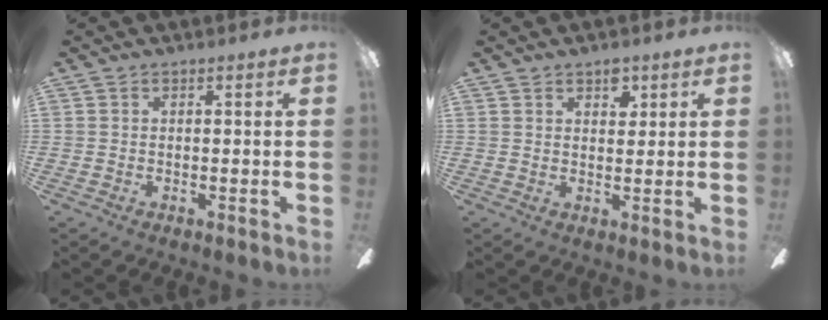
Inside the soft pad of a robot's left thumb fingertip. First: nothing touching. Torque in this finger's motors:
{"motor_torque": [-0.07, -0.02, -0.24, 0.05, 0.00]}